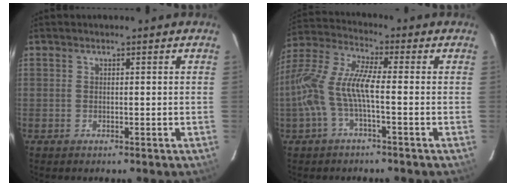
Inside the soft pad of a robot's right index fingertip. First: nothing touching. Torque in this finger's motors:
{"motor_torque": [0.44, -0.14, 0.43, 0.21]}